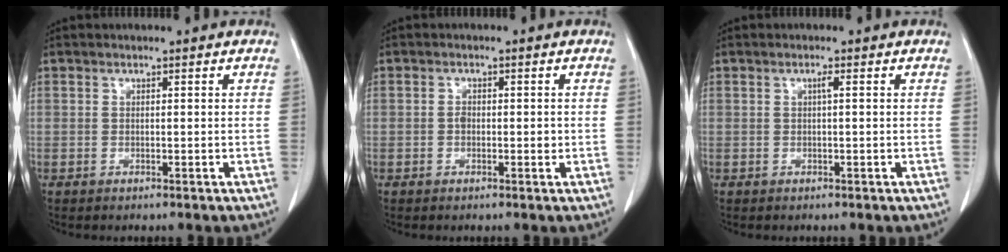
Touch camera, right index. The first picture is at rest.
{"total": 1.8, "force": [-0.2, 1.1, 1.5], "torque": [-0.024, 0.003, -0.003]}
{"total": 0.7, "force": [0.2, -0.1, 0.7], "torque": [-0.013, 0.002, 0.003]}